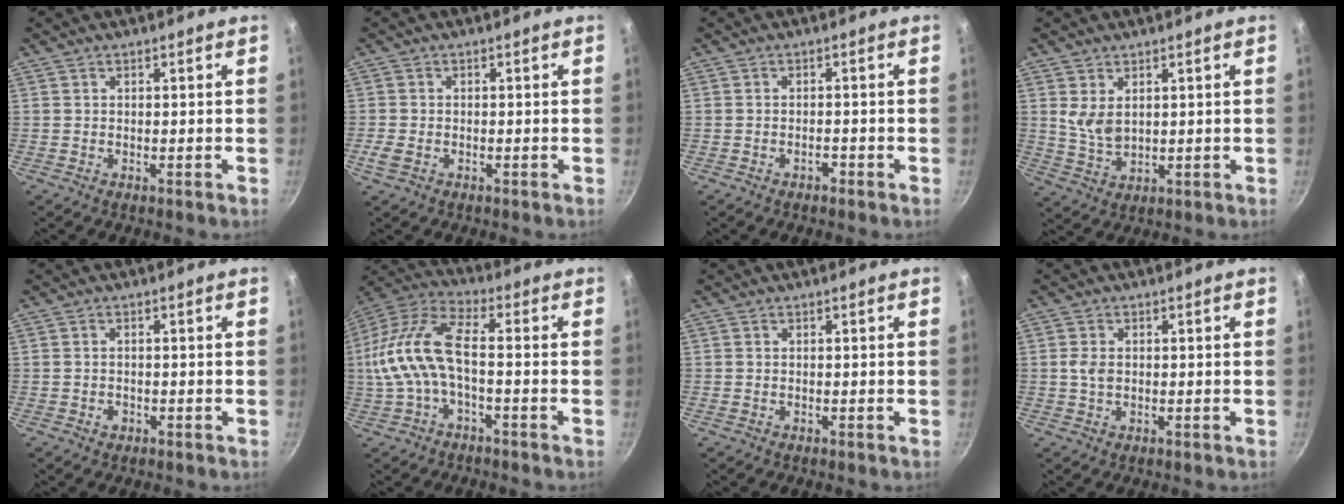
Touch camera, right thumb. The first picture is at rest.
{"total": 2.5, "force": [-1.0, 1.7, 1.6], "torque": [-0.038, 0.000, -0.021]}
{"total": 1.3, "force": [-1.0, 0.6, 0.6], "torque": [-0.005, 0.013, -0.014]}
{"total": 5.2, "force": [1.7, 3.1, 3.7], "torque": [-0.065, -0.019, 0.041]}
{"total": 1.5, "force": [-0.6, 1.1, 0.7], "torque": [-0.012, 0.004, -0.009]}
{"total": 13.7, "force": [-2.1, 5.9, 12.2], "torque": [-0.260, 0.034, -0.054]}
{"total": 0.0}
{"total": 2.7, "force": [0.1, 1.8, 2.0], "torque": [-0.038, 0.003, 0.000]}